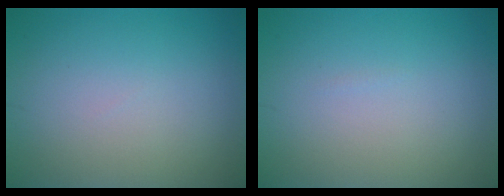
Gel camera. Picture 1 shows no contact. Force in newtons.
{"total": 0.0}